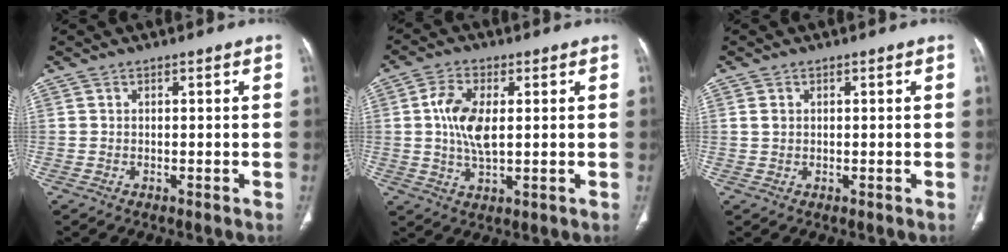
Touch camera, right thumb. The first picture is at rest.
{"total": 8.2, "force": [1.0, 3.9, 7.2], "torque": [-0.148, -0.005, 0.018]}
{"total": 1.1, "force": [0.3, 0.8, 0.6], "torque": [-0.012, 0.001, 0.007]}